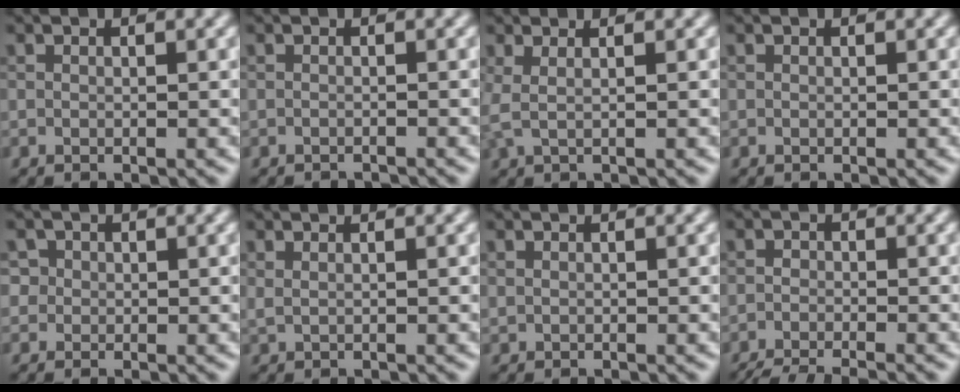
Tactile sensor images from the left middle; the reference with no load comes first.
{"total": 1.6, "force": [-1.6, 0.1, 0.3], "torque": [0.006, -0.006, -0.025]}
{"total": 1.8, "force": [0.7, 0.6, 1.5], "torque": [-0.028, 0.002, 0.008]}
{"total": 0.0}
{"total": 2.1, "force": [0.8, 1.9, 0.6], "torque": [-0.001, 0.001, 0.015]}
{"total": 1.2, "force": [0.8, 0.5, 0.7], "torque": [-0.011, -0.004, 0.006]}
{"total": 0.0}
{"total": 3.7, "force": [-3.2, 0.6, 1.8], "torque": [-0.033, -0.015, -0.060]}